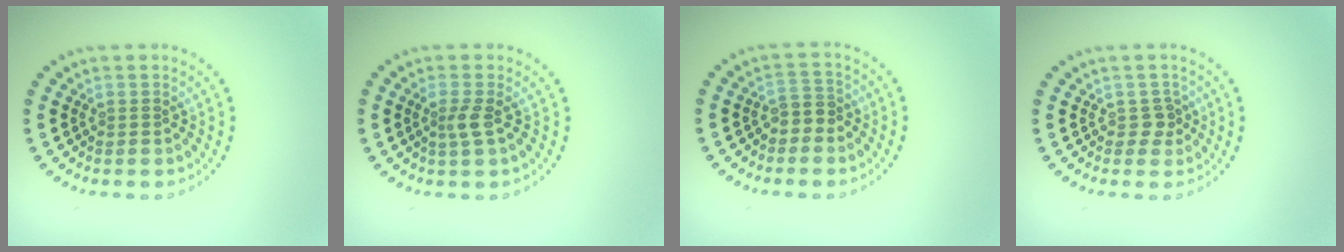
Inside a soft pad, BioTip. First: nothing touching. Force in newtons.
{"total": 1.6, "press": 1.2, "slide": 1.0}
{"total": 1.9, "press": 1.6, "slide": 0.9}
{"total": 1.2, "press": 0.9, "slide": 0.7}